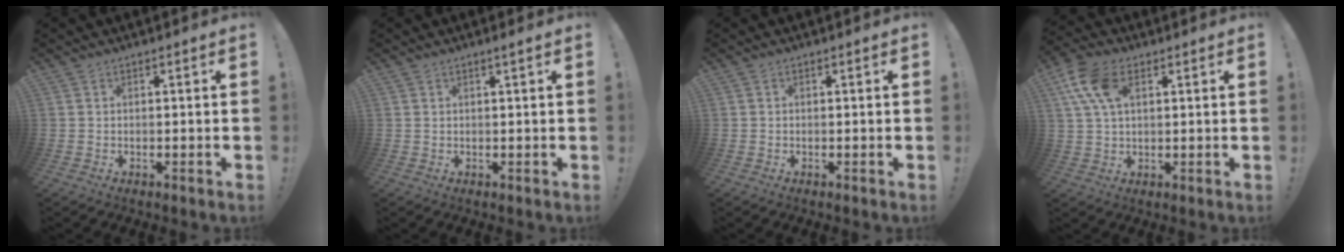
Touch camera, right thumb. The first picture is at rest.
{"total": 1.3, "force": [0.8, -0.1, 1.1], "torque": [-0.020, 0.000, 0.013]}
{"total": 0.0}
{"total": 11.0, "force": [4.1, 6.3, 8.0], "torque": [-0.162, 0.002, 0.081]}